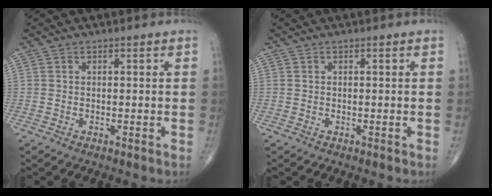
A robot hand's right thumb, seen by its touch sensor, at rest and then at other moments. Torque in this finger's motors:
{"motor_torque": [0.00, 0.00, 0.07, 0.07, 0.00]}